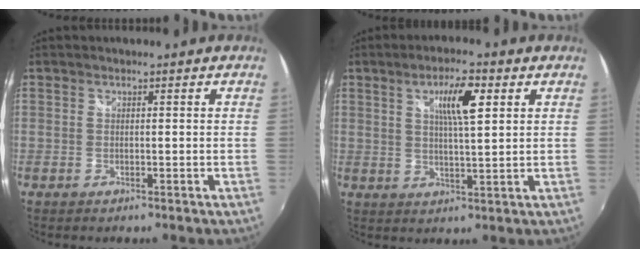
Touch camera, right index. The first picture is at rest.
{"total": 7.3, "force": [2.9, 1.5, 6.5], "torque": [-0.109, 0.005, 0.048]}